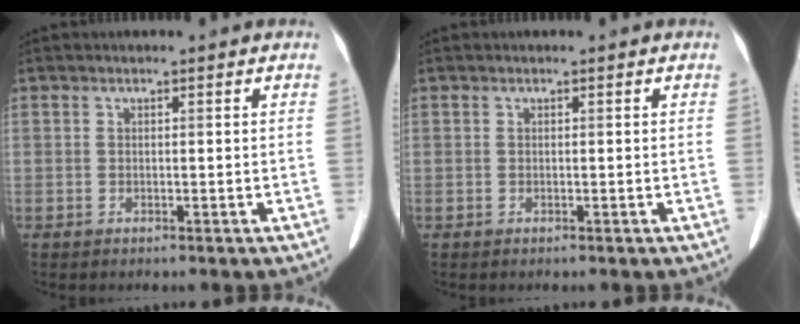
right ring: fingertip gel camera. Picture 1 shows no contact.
{"total": 0.0}